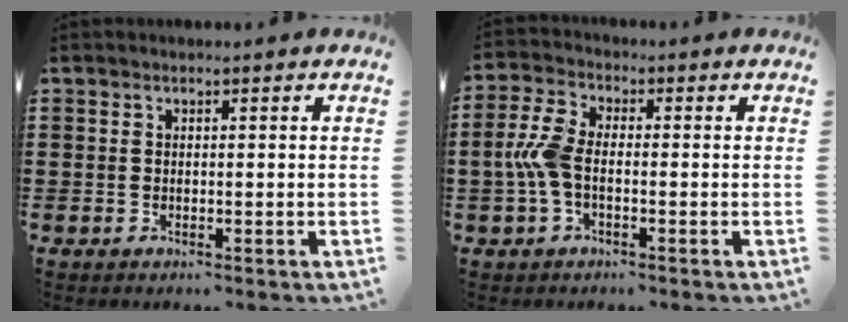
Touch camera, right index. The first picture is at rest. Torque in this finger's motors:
{"motor_torque": [1.19, -0.09, 0.65, 0.21]}